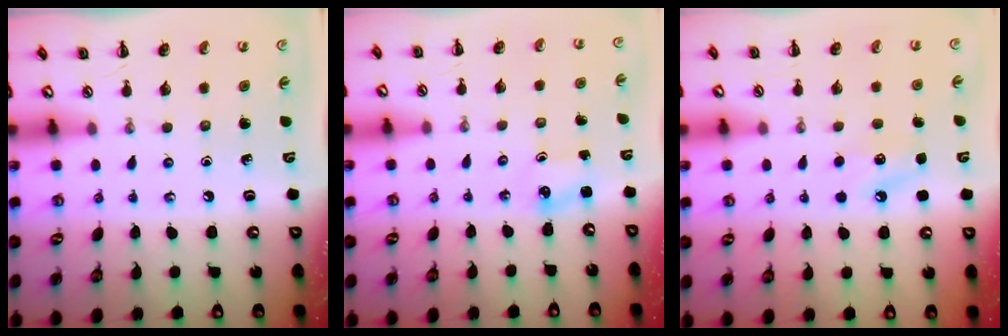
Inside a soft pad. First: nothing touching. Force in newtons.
{"total": 1.4, "press": 1.4, "slide": 0.3}
{"total": 6.9, "press": 6.7, "slide": 1.6}